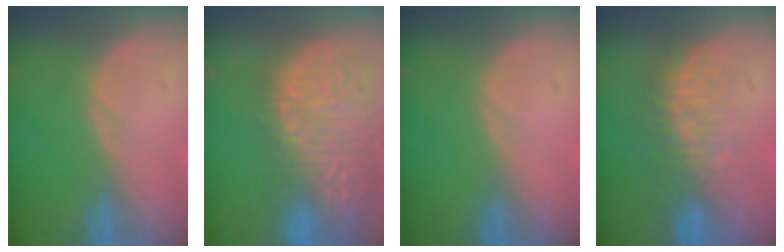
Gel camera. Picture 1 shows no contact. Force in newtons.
{"total": 15.4, "press": 12.6, "slide": 8.8}
{"total": 0.0}
{"total": 8.1, "press": 7.5, "slide": 2.9}